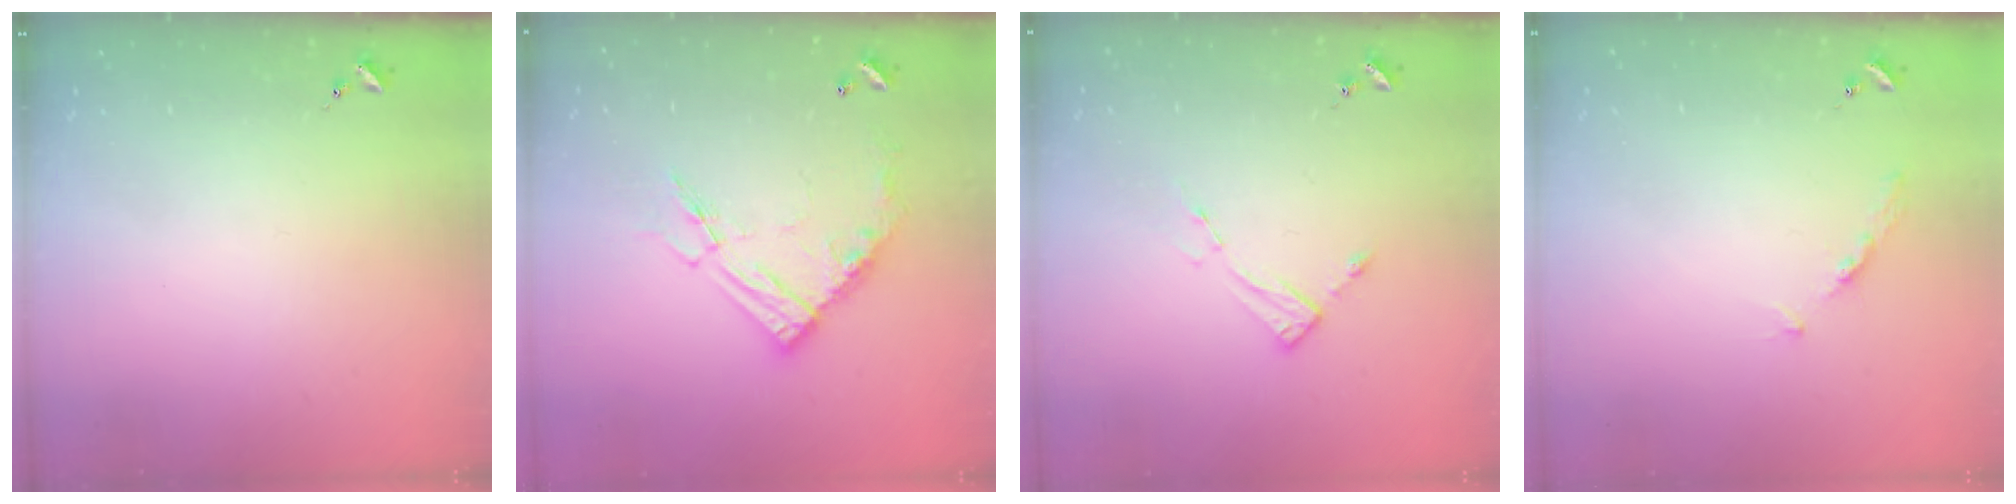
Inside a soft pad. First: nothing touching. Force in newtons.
{"total": 15.2, "press": 15.1, "slide": 1.7}
{"total": 4.4, "press": 4.4, "slide": 0.2}
{"total": 3.9, "press": 3.9, "slide": 0.5}